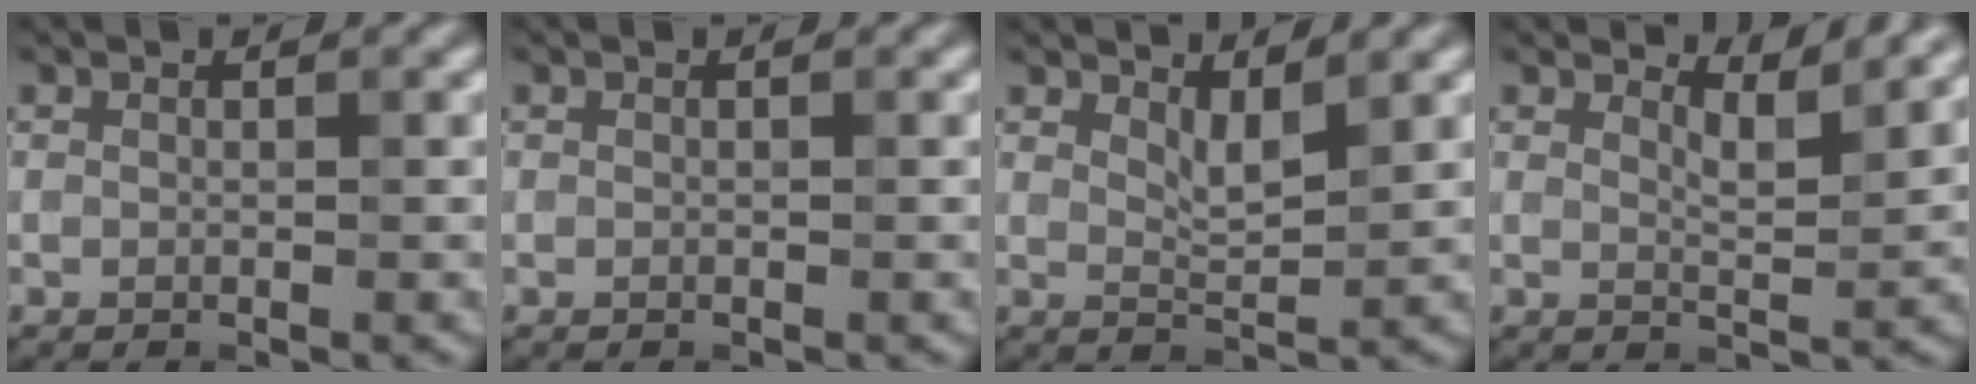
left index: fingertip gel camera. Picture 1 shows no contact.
{"total": 0.0}
{"total": 2.1, "force": [1.5, 0.5, 1.5], "torque": [-0.029, -0.007, 0.028]}
{"total": 2.6, "force": [2.3, 0.2, 1.2], "torque": [-0.020, -0.005, 0.034]}